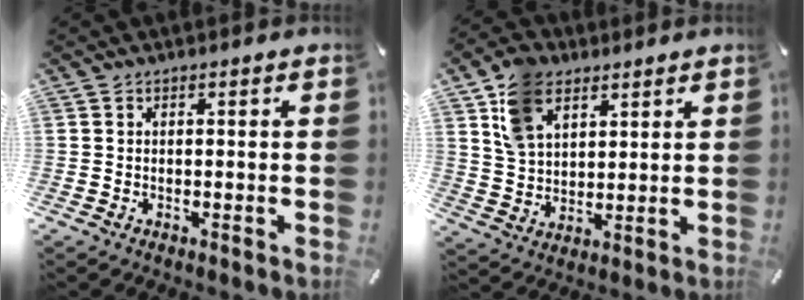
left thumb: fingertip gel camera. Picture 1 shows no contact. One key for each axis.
{"total": 10.4, "fx": 5.7, "fy": 6.9, "fz": 5.2, "tx": -0.111, "ty": 0.001, "tz": 0.113}